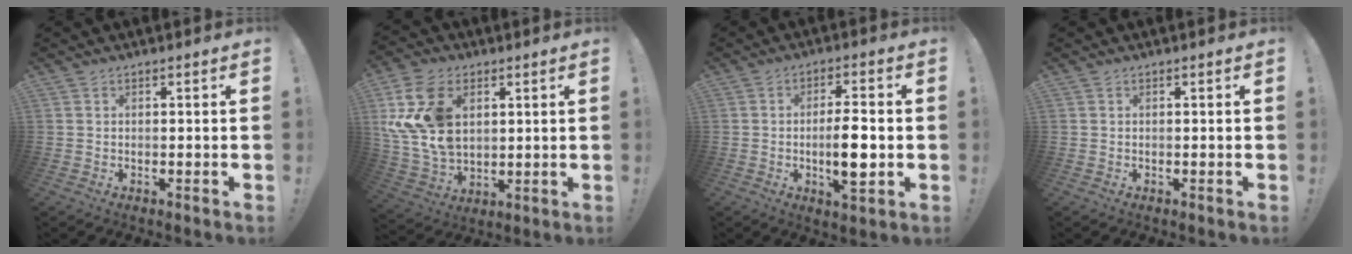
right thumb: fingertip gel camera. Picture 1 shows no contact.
{"total": 18.6, "force": [5.6, 13.0, 12.1], "torque": [-0.238, -0.023, 0.107]}
{"total": 9.4, "force": [-1.7, 2.5, 8.9], "torque": [-0.157, -0.003, -0.035]}
{"total": 0.0}